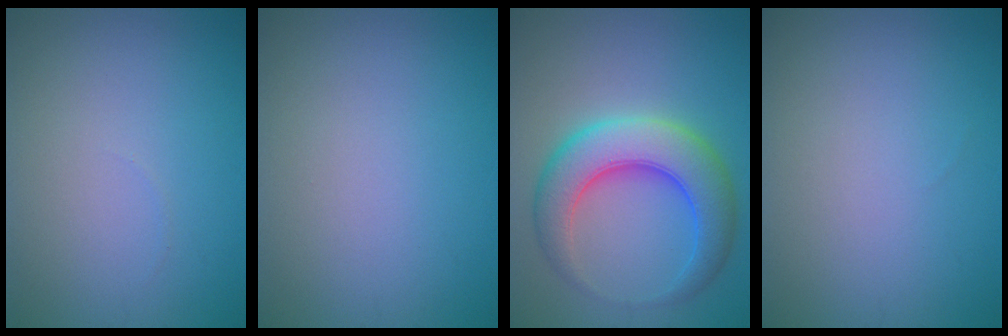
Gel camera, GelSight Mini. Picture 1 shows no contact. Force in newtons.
{"total": 0.0}
{"total": 7.5, "press": 7.5, "slide": 0.2}
{"total": 0.0}